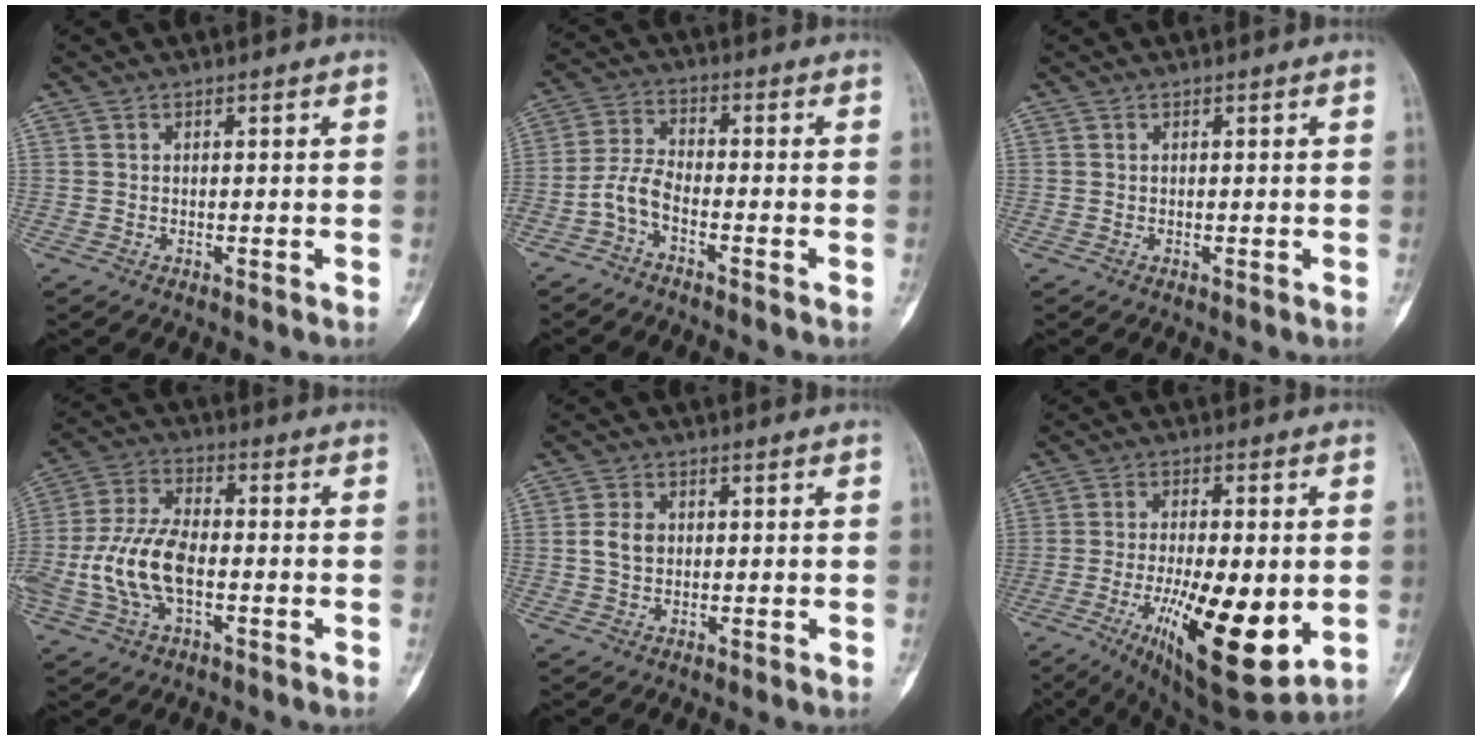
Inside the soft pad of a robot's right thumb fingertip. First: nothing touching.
{"total": 5.0, "force": [-3.0, 1.8, 3.6], "torque": [-0.077, 0.027, -0.069]}
{"total": 0.0}
{"total": 13.6, "force": [-2.8, 7.2, 11.1], "torque": [-0.242, 0.025, -0.057]}
{"total": 3.6, "force": [0.2, 2.7, 2.3], "torque": [-0.042, 0.006, 0.002]}
{"total": 20.1, "force": [-4.5, 6.8, 18.3], "torque": [-0.284, -0.020, -0.051]}